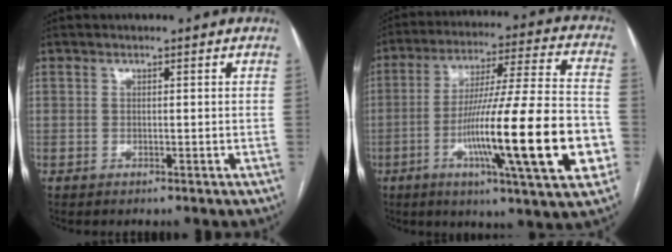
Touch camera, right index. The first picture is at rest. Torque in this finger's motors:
{"motor_torque": [2.14, 0.00, 1.06, 0.21]}